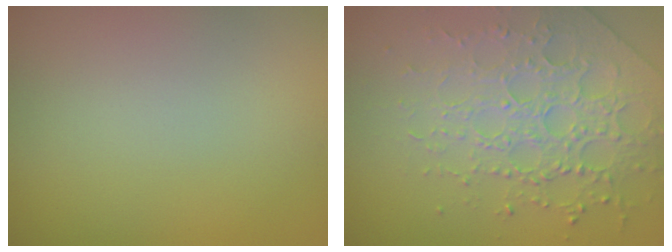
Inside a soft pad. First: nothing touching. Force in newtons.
{"total": 4.3, "press": 4.3, "slide": 0.9}